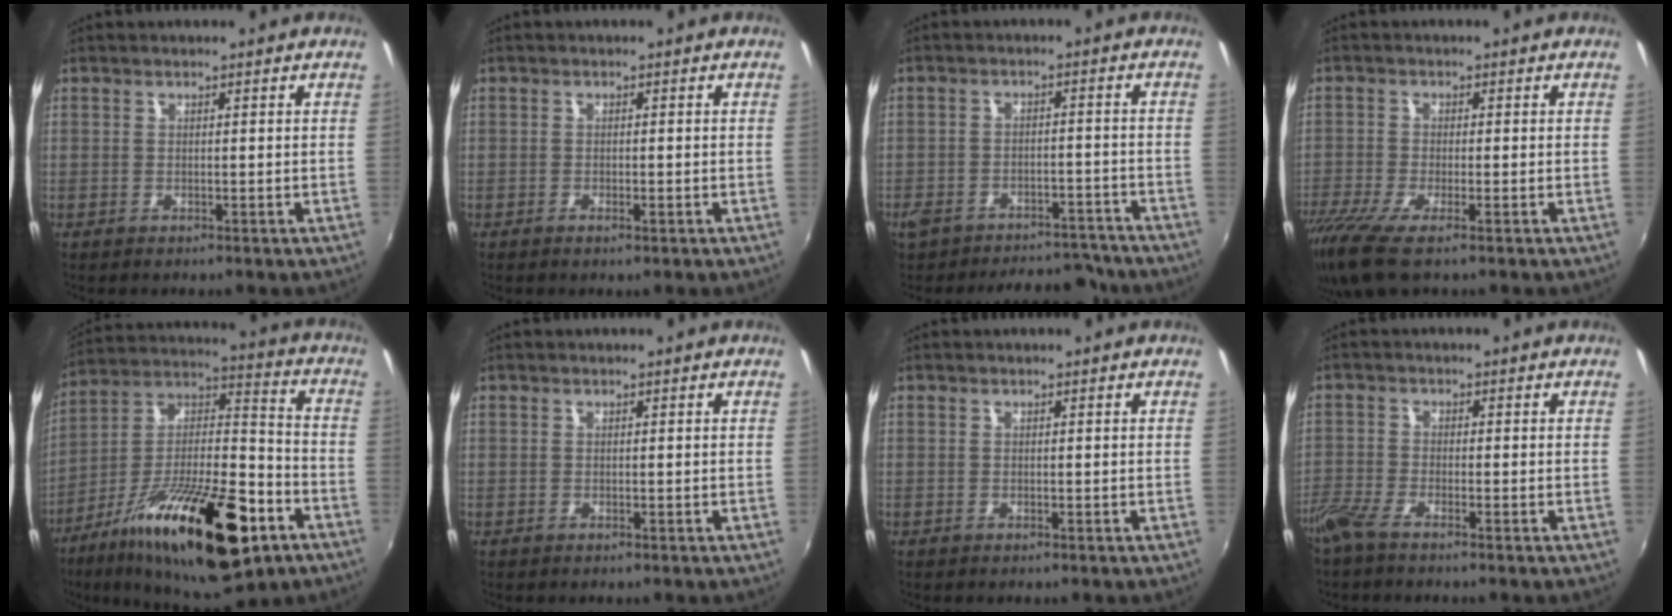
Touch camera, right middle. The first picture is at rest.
{"total": 1.3, "force": [-0.8, 0.4, 0.9], "torque": [-0.016, -0.002, -0.014]}
{"total": 14.6, "force": [-12.2, 6.5, 4.9], "torque": [-0.121, 0.017, -0.149]}
{"total": 9.7, "force": [-6.5, 2.0, 6.9], "torque": [-0.163, -0.041, -0.122]}
{"total": 27.3, "force": [-13.6, 9.4, 21.7], "torque": [-0.361, -0.019, -0.219]}
{"total": 0.0}
{"total": 0.0}
{"total": 4.0, "force": [-3.4, 0.6, 2.1], "torque": [-0.059, -0.010, -0.073]}